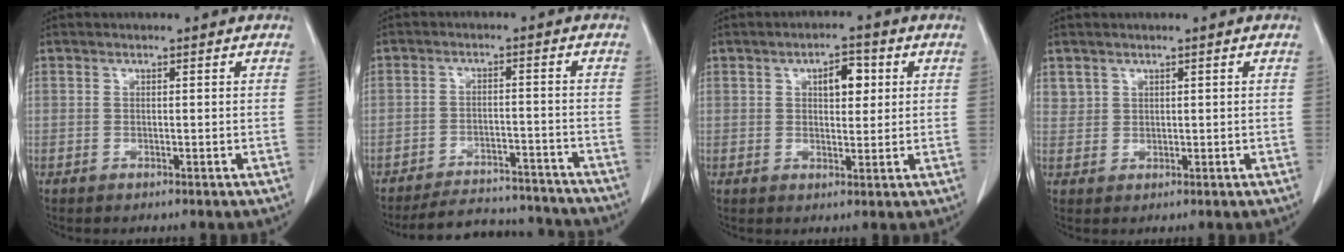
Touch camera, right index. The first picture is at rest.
{"total": 12.0, "force": [-11.5, 3.3, 1.3], "torque": [-0.005, 0.014, -0.150]}
{"total": 4.6, "force": [1.5, 2.2, 3.8], "torque": [-0.057, 0.008, 0.022]}
{"total": 1.8, "force": [1.2, 1.4, 0.1], "torque": [0.011, 0.003, 0.020]}